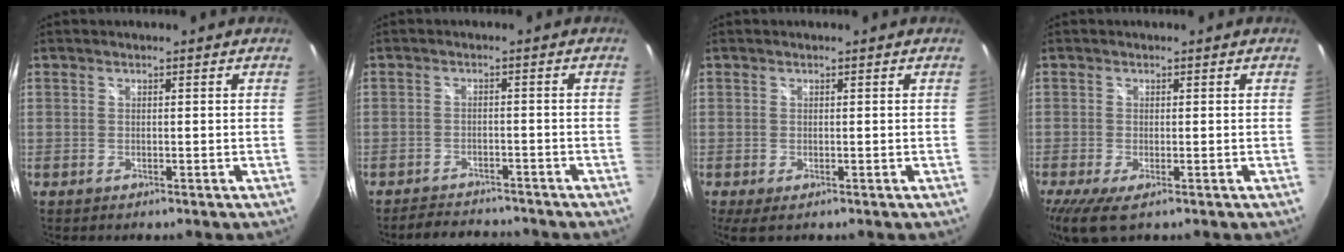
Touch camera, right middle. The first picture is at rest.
{"total": 6.2, "force": [-5.9, 1.7, 1.4], "torque": [-0.041, 0.007, -0.084]}
{"total": 1.9, "force": [-0.4, 0.5, 1.8], "torque": [-0.035, -0.008, -0.005]}
{"total": 4.5, "force": [-2.1, 1.3, 3.8], "torque": [-0.079, -0.020, -0.036]}